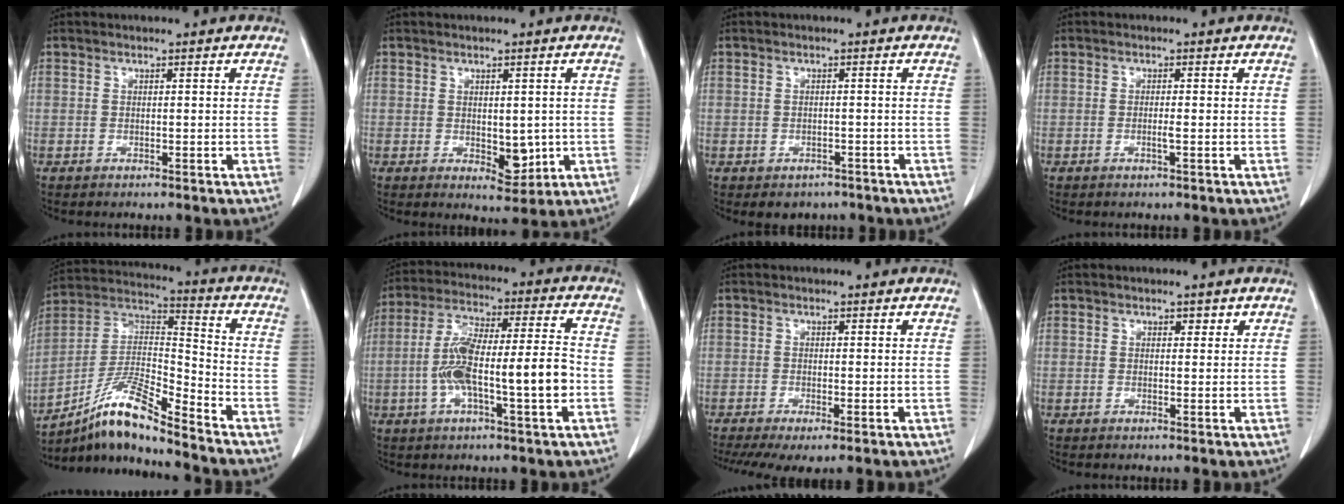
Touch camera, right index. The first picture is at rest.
{"total": 4.0, "force": [-0.4, 2.3, 3.3], "torque": [-0.041, -0.009, 0.007]}
{"total": 2.9, "force": [-2.0, 2.1, 0.5], "torque": [-0.003, 0.006, -0.022]}
{"total": 1.1, "force": [-0.4, -0.2, 1.0], "torque": [-0.020, -0.001, -0.007]}
{"total": 12.9, "force": [-10.2, 0.4, 7.8], "torque": [-0.154, 0.011, -0.186]}
{"total": 13.5, "force": [-2.9, 1.9, 13.1], "torque": [-0.245, 0.020, -0.052]}
{"total": 5.8, "force": [-3.5, 1.6, 4.3], "torque": [-0.073, -0.013, -0.061]}
{"total": 1.2, "force": [0.7, 0.8, 0.6], "torque": [-0.003, -0.001, 0.007]}